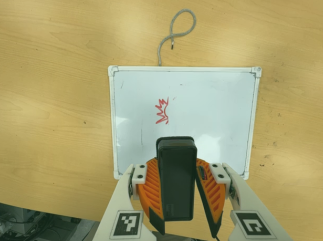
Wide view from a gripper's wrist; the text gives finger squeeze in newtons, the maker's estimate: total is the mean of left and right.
{"total": 8.5, "left": 8.4, "right": 8.5}